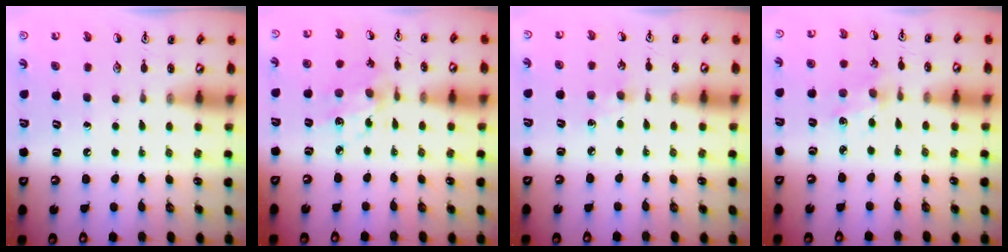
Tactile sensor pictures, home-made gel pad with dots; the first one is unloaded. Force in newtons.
{"total": 8.7, "press": 8.7, "slide": 0.5}
{"total": 4.3, "press": 4.3, "slide": 0.6}
{"total": 3.2, "press": 3.2, "slide": 0.4}